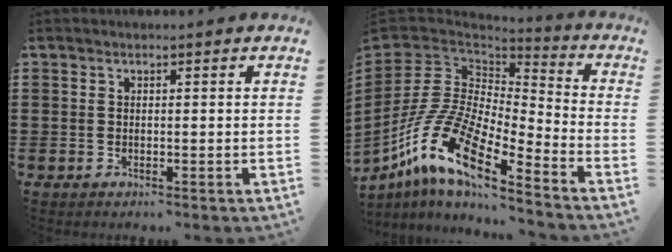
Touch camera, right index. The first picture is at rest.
{"total": 14.9, "force": [-9.7, 5.1, 10.1], "torque": [-0.244, -0.005, -0.200]}